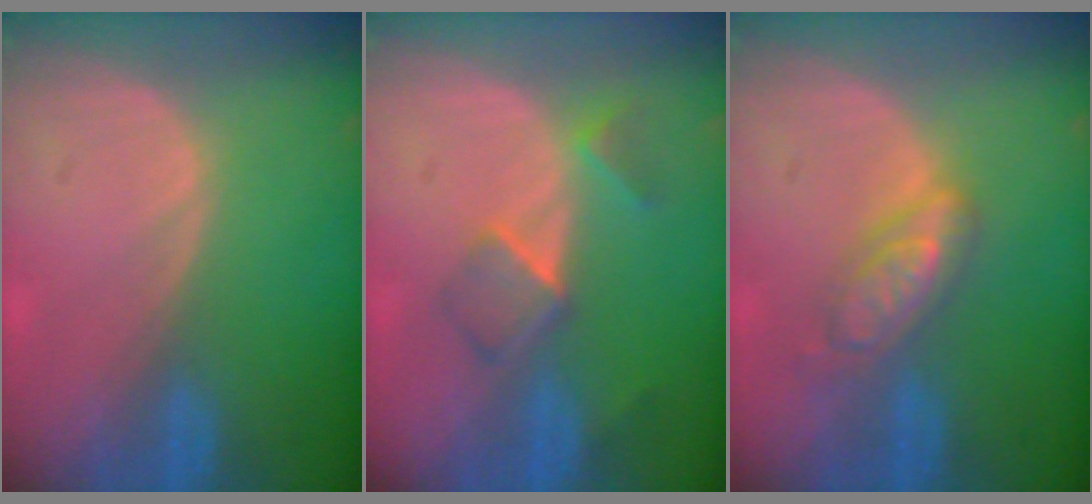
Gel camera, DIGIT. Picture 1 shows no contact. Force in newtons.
{"total": 5.3, "press": 4.5, "slide": 2.8}
{"total": 5.1, "press": 5.1, "slide": 0.2}